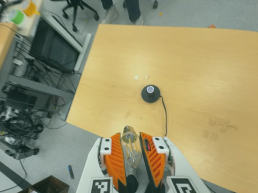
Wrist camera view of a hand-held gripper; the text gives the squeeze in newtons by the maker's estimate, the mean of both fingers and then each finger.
{"total": 12.5, "left": 13.0, "right": 12.0}